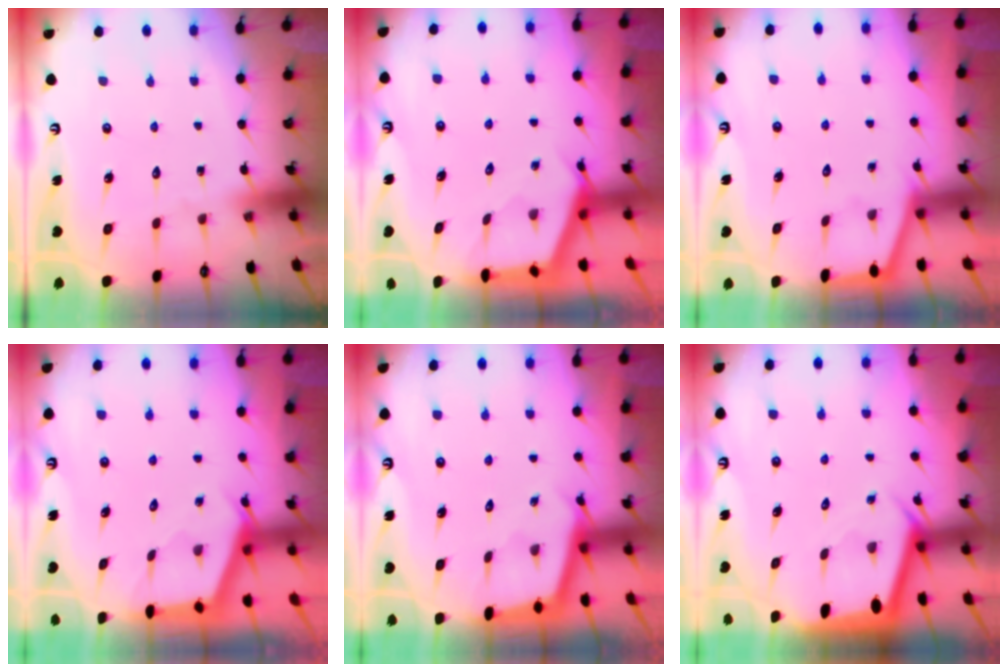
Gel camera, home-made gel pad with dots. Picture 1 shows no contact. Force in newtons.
{"total": 2.9, "press": 2.8, "slide": 0.4}
{"total": 1.2, "press": 1.1, "slide": 0.3}
{"total": 2.4, "press": 2.4, "slide": 0.3}
{"total": 2.6, "press": 2.6, "slide": 0.2}
{"total": 2.3, "press": 2.3, "slide": 0.1}